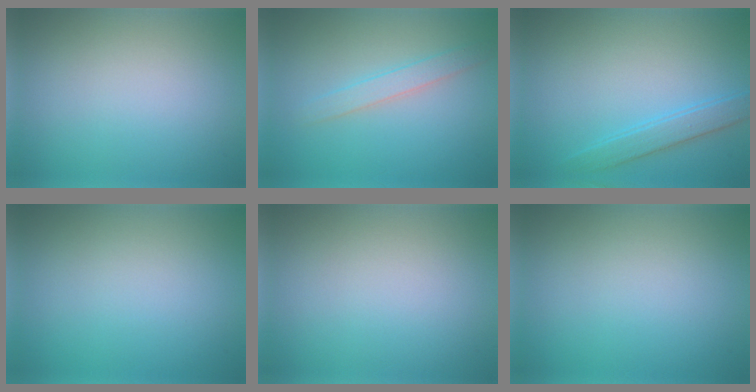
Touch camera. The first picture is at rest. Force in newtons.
{"total": 2.1, "press": 2.1, "slide": 0.1}
{"total": 2.2, "press": 2.2, "slide": 0.1}
{"total": 0.0}
{"total": 0.0}
{"total": 0.0}